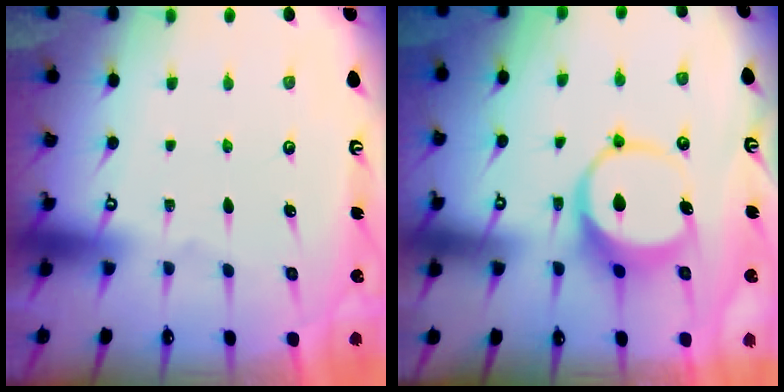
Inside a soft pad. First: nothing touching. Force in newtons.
{"total": 8.7, "press": 8.6, "slide": 1.4}